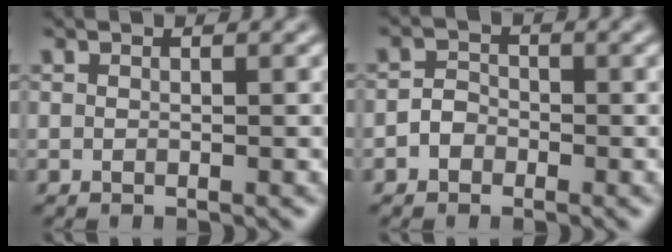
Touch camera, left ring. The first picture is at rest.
{"total": 1.6, "force": [-0.8, 1.2, 0.6], "torque": [-0.008, 0.005, -0.019]}